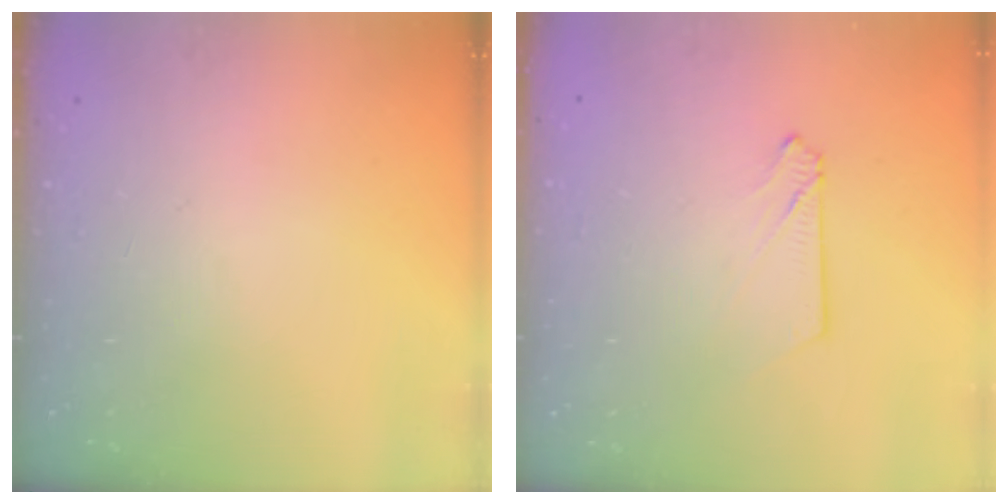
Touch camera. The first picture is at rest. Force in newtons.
{"total": 3.0, "press": 3.0, "slide": 0.4}